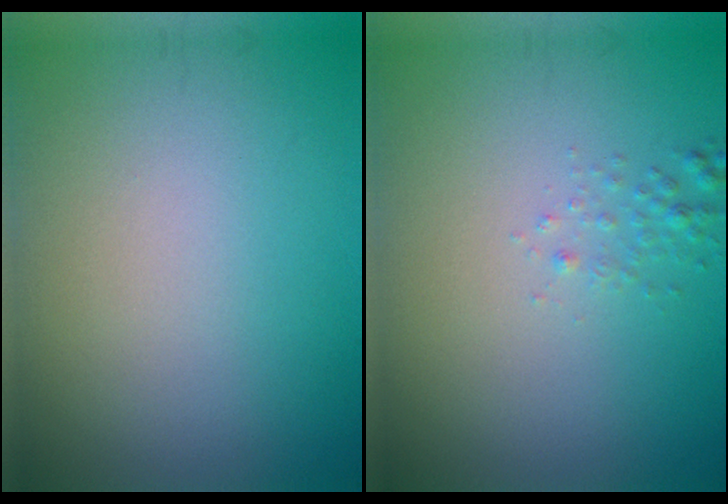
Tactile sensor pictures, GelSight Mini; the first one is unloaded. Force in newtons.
{"total": 0.9, "press": 0.9, "slide": 0.1}